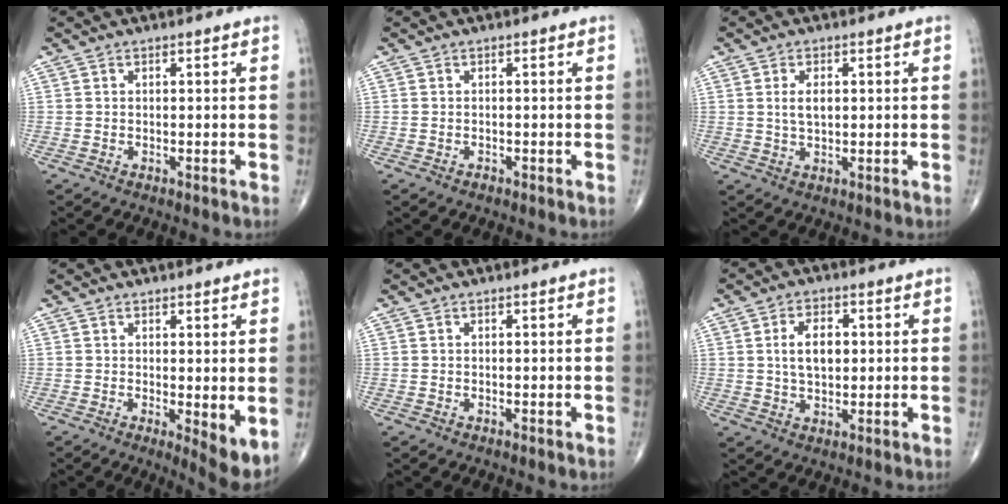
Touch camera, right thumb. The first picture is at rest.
{"total": 0.0}
{"total": 4.0, "force": [0.8, 2.2, 3.3], "torque": [-0.059, -0.003, 0.017]}
{"total": 5.5, "force": [0.2, 1.7, 5.2], "torque": [-0.071, -0.018, 0.006]}
{"total": 0.0}
{"total": 7.2, "force": [1.1, 4.4, 5.6], "torque": [-0.085, 0.002, 0.021]}